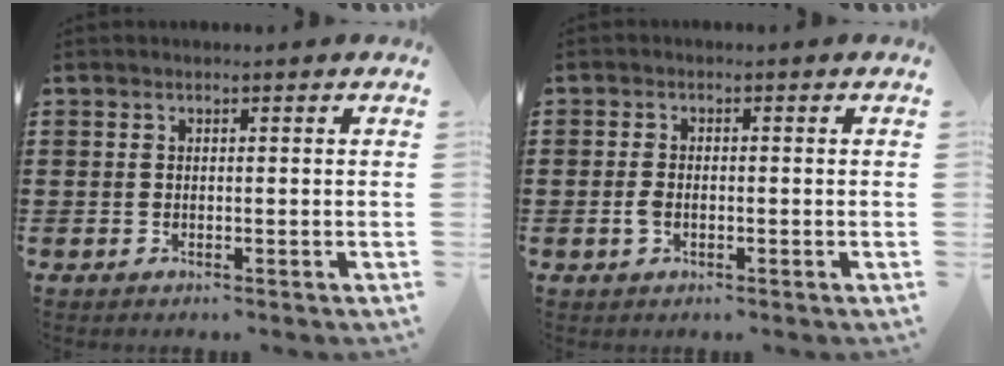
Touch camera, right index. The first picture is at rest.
{"total": 1.8, "force": [-0.5, 1.0, 1.4], "torque": [-0.035, -0.002, -0.012]}